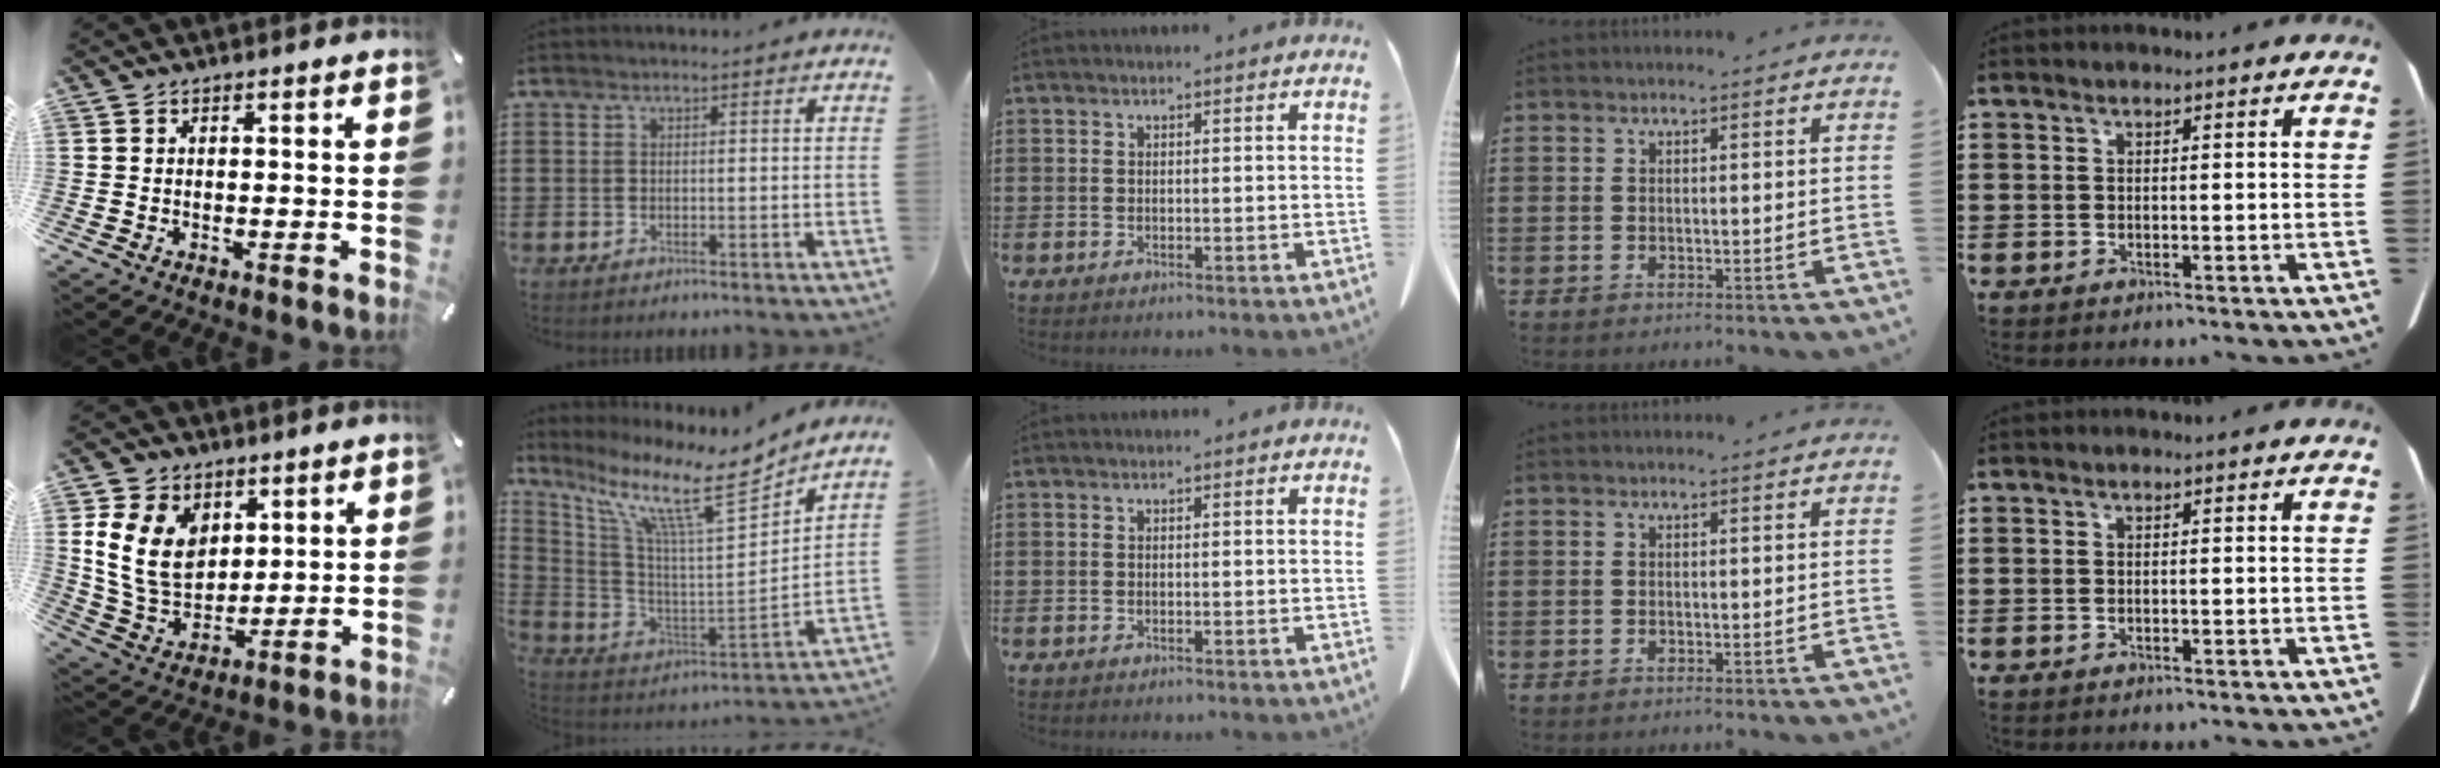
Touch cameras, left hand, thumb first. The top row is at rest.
{"thumb": {"total": 13.8, "force": [4.0, 10.8, 7.5], "torque": [-0.178, -0.011, 0.075]}, "index": {"total": 12.5, "force": [9.0, 1.8, 8.4], "torque": [-0.190, -0.059, 0.143]}}